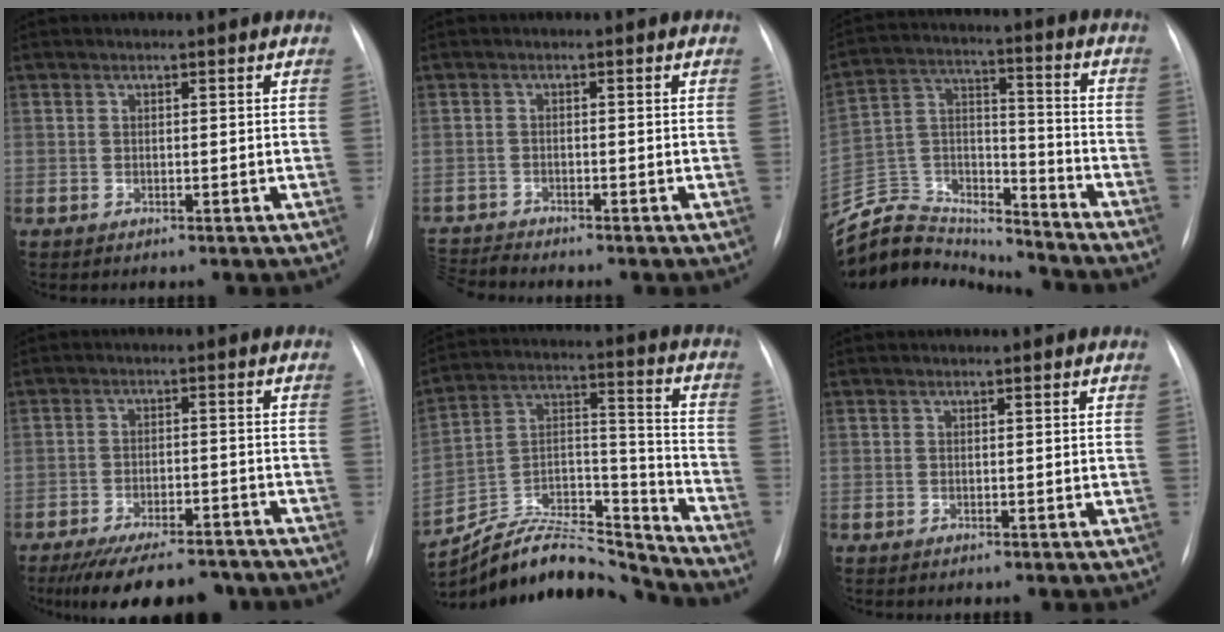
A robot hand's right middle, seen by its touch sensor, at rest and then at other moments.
{"total": 3.7, "force": [-3.5, -1.1, -0.5], "torque": [0.004, -0.016, -0.068]}
{"total": 18.1, "force": [-17.7, 2.9, 2.3], "torque": [-0.040, 0.046, -0.300]}
{"total": 14.1, "force": [-12.0, 3.8, 6.5], "torque": [-0.109, -0.011, -0.169]}
{"total": 19.5, "force": [-19.0, 2.8, 3.0], "torque": [-0.061, 0.051, -0.315]}
{"total": 0.0}